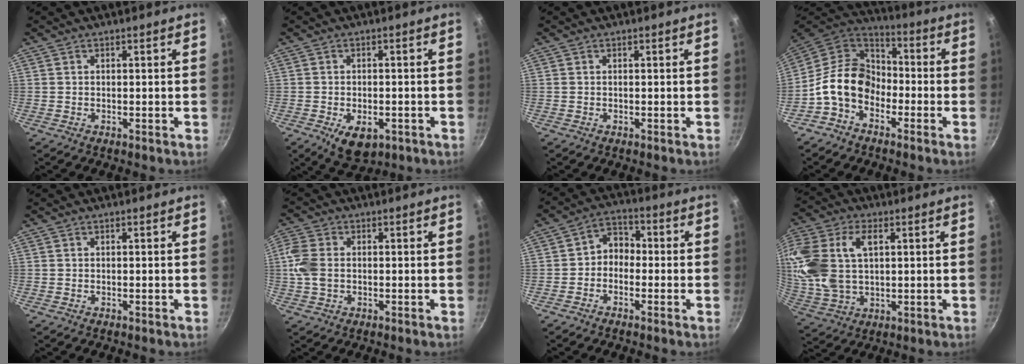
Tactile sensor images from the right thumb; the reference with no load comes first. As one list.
[{"total": 7.2, "force": [-2.8, 4.3, 5.2], "torque": [-0.065, 0.004, -0.030]}, {"total": 0.0}, {"total": 13.3, "force": [-4.5, 10.0, 7.6], "torque": [-0.099, 0.055, -0.112]}, {"total": 0.0}, {"total": 6.1, "force": [0.0, 4.4, 4.2], "torque": [-0.091, 0.006, -0.008]}, {"total": 5.1, "force": [-1.2, 4.1, 2.8], "torque": [-0.017, 0.028, -0.035]}, {"total": 18.0, "force": [4.3, 11.6, 13.1], "torque": [-0.282, 0.002, 0.086]}]